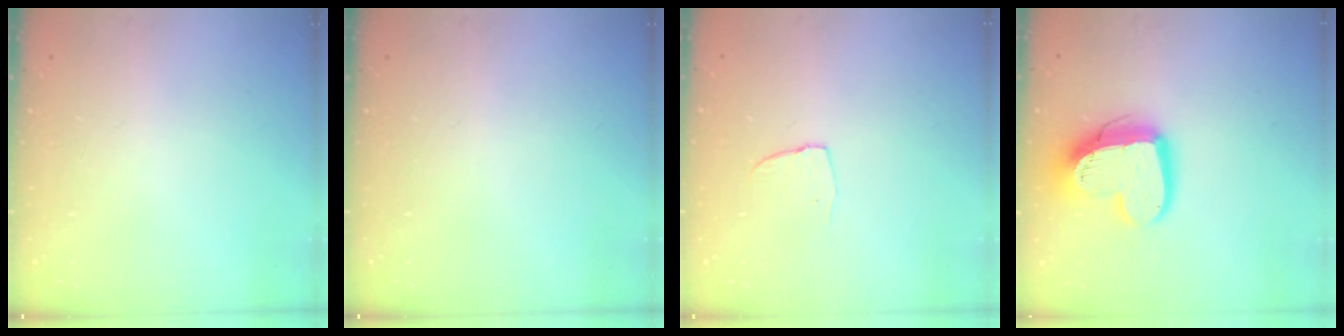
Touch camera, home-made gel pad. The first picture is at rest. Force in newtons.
{"total": 0.0}
{"total": 4.3, "press": 4.3, "slide": 0.3}
{"total": 15.6, "press": 15.5, "slide": 1.6}